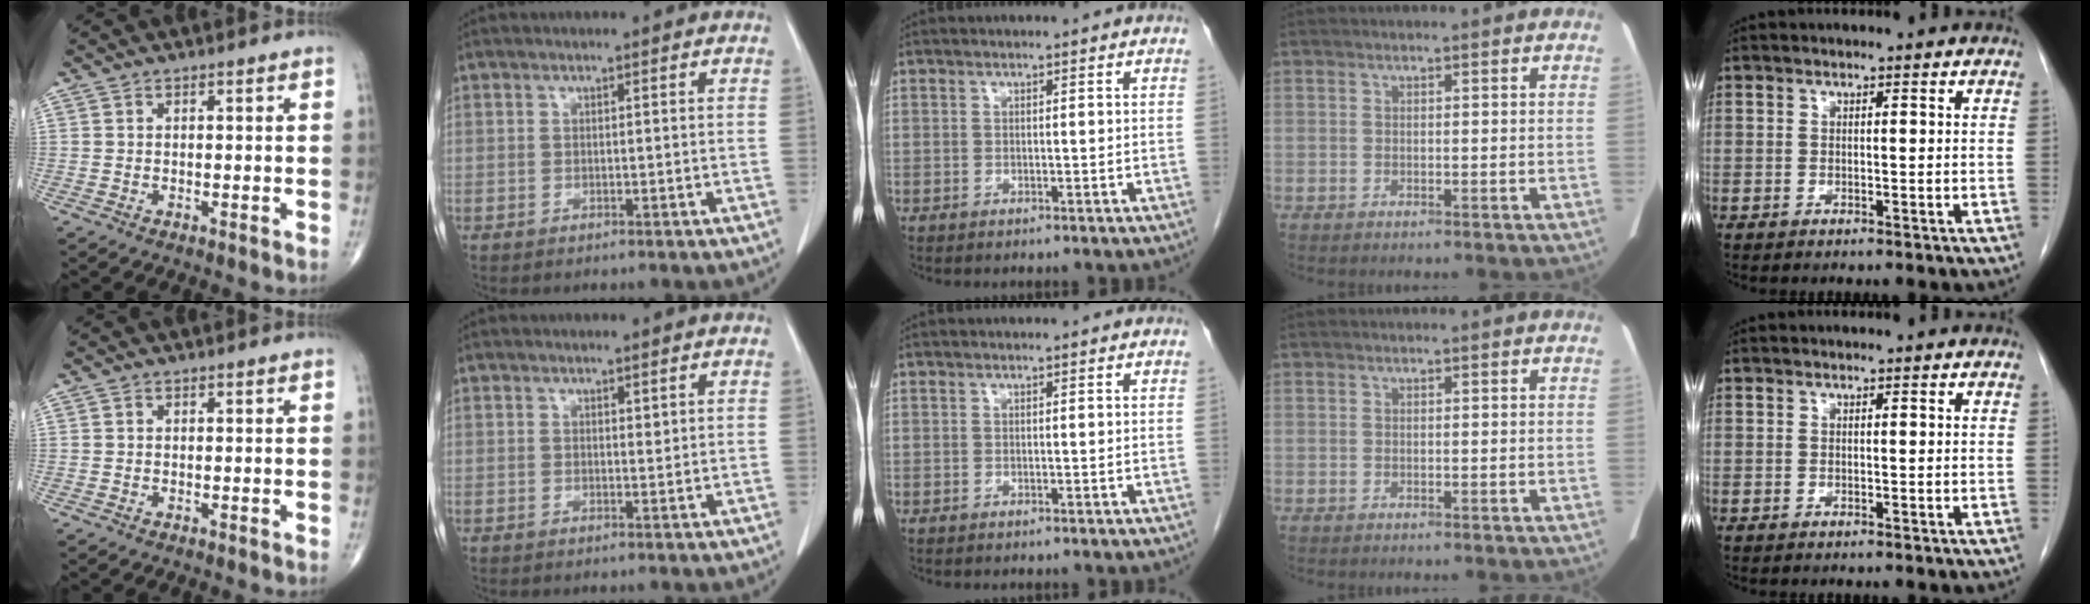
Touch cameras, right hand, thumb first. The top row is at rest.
{"index": {"total": 0.6, "force": [0.4, 0.2, 0.4], "torque": [-0.005, -0.004, 0.006]}}